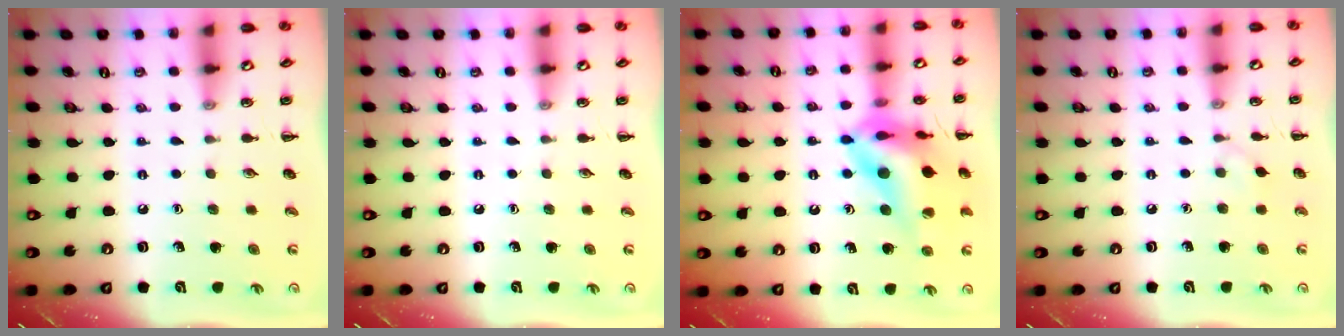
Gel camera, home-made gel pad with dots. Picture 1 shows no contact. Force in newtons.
{"total": 0.0}
{"total": 17.9, "press": 17.5, "slide": 3.6}
{"total": 3.0, "press": 2.8, "slide": 1.2}